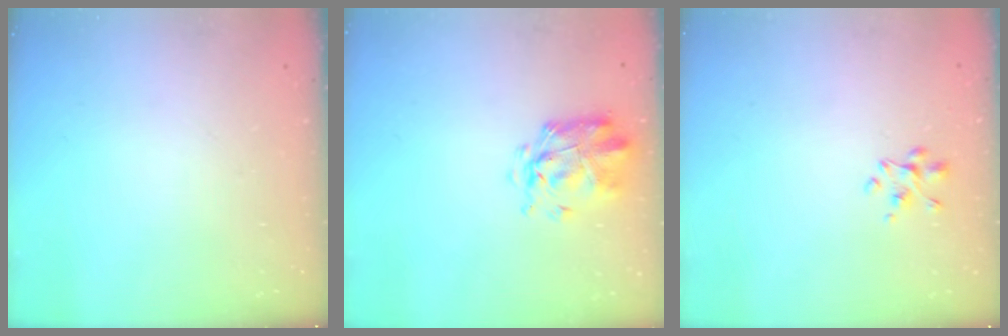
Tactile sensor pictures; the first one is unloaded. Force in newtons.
{"total": 3.0, "press": 2.8, "slide": 1.0}
{"total": 2.4, "press": 2.3, "slide": 0.7}